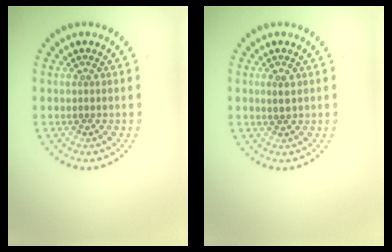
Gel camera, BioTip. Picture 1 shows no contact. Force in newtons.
{"total": 1.0, "press": 1.0, "slide": 0.3}